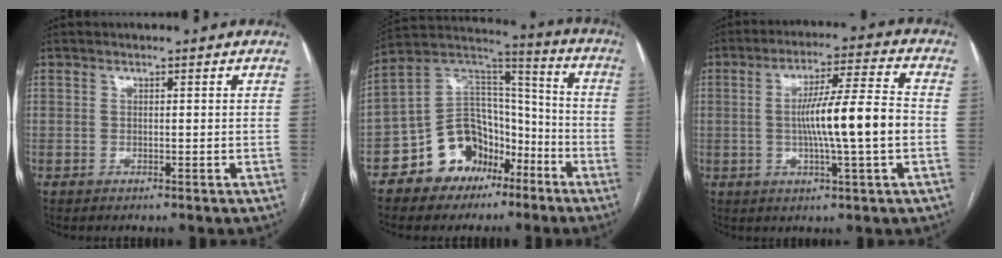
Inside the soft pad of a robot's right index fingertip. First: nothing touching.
{"total": 14.2, "force": [-8.0, 9.9, 6.2], "torque": [-0.114, 0.065, -0.135]}
{"total": 11.8, "force": [-1.1, -0.2, 11.7], "torque": [-0.197, 0.008, -0.022]}